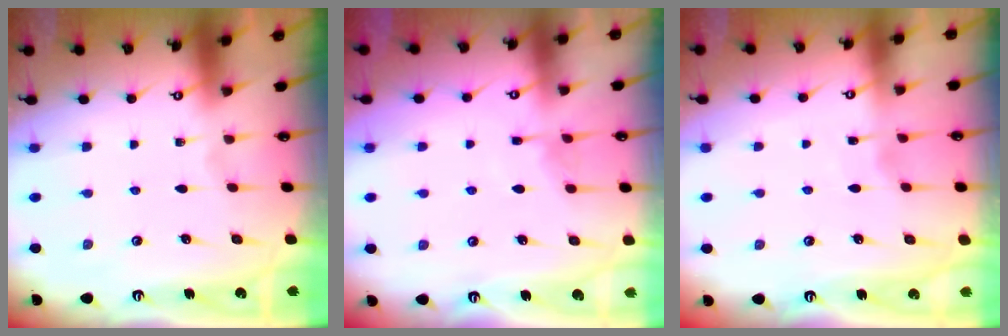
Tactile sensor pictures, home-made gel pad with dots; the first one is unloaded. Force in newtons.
{"total": 5.6, "press": 5.5, "slide": 0.7}
{"total": 2.1, "press": 2.1, "slide": 0.4}